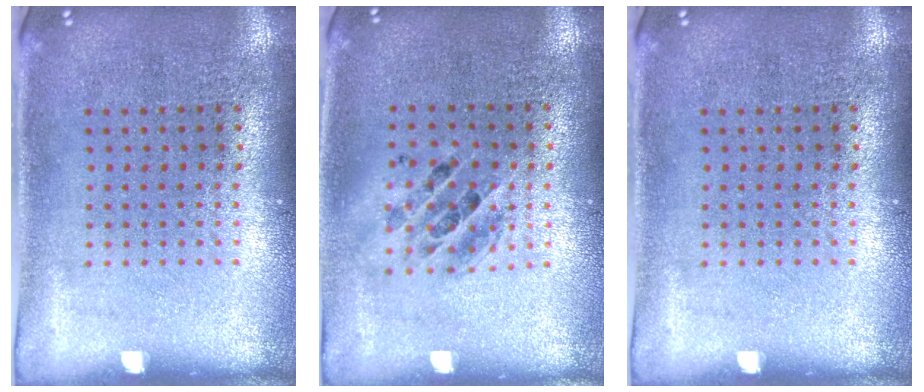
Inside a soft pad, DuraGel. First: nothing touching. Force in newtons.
{"total": 1.4, "press": 1.2, "slide": 0.7}
{"total": 0.0}